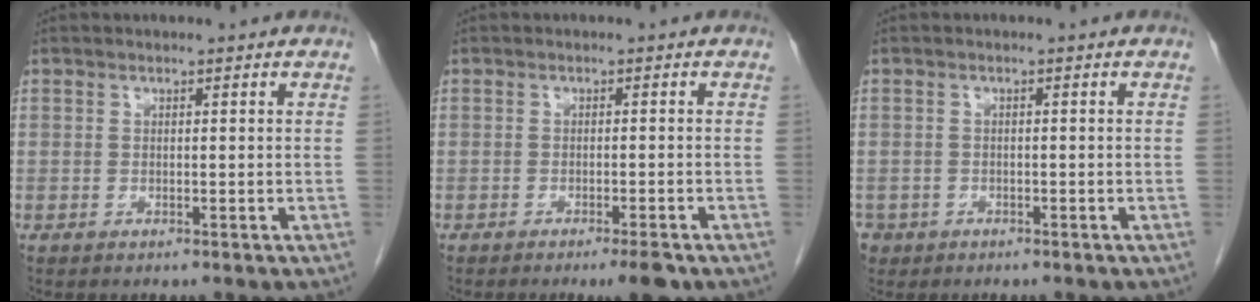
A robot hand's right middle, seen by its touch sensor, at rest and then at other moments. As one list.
[{"total": 3.3, "force": [-2.3, 0.3, 2.3], "torque": [-0.027, -0.005, -0.031]}, {"total": 3.3, "force": [-2.1, 2.6, 0.3], "torque": [-0.011, 0.002, -0.036]}]